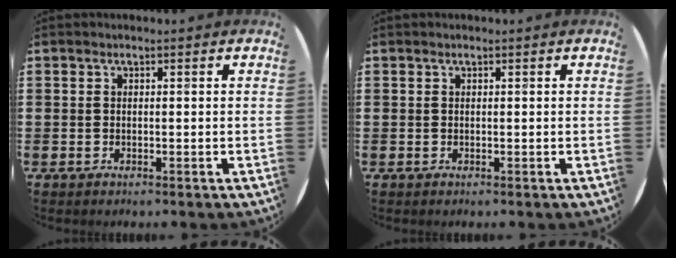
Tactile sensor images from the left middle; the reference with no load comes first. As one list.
[{"total": 0.0}]